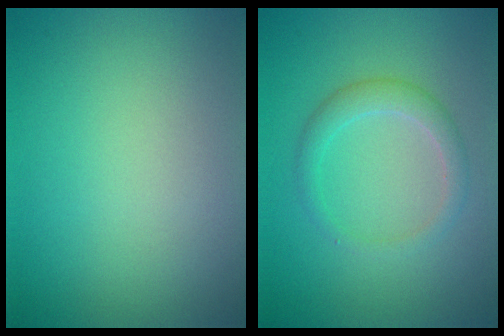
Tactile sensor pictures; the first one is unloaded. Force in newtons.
{"total": 2.2, "press": 2.2, "slide": 0.1}